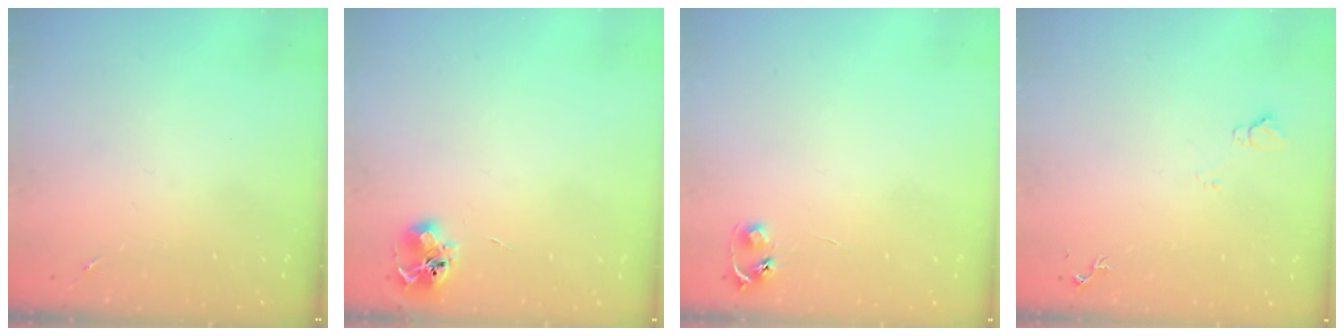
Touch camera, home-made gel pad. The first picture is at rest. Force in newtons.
{"total": 6.8, "press": 6.8, "slide": 0.9}
{"total": 4.8, "press": 4.7, "slide": 0.5}
{"total": 5.1, "press": 5.1, "slide": 0.7}